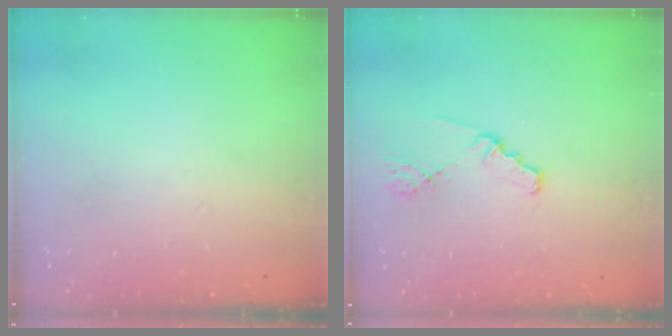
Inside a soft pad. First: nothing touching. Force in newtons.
{"total": 1.8, "press": 1.8, "slide": 0.2}